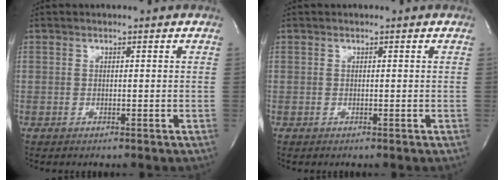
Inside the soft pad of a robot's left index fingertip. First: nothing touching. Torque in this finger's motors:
{"motor_torque": [0.04, 0.01, 0.00, -0.01]}